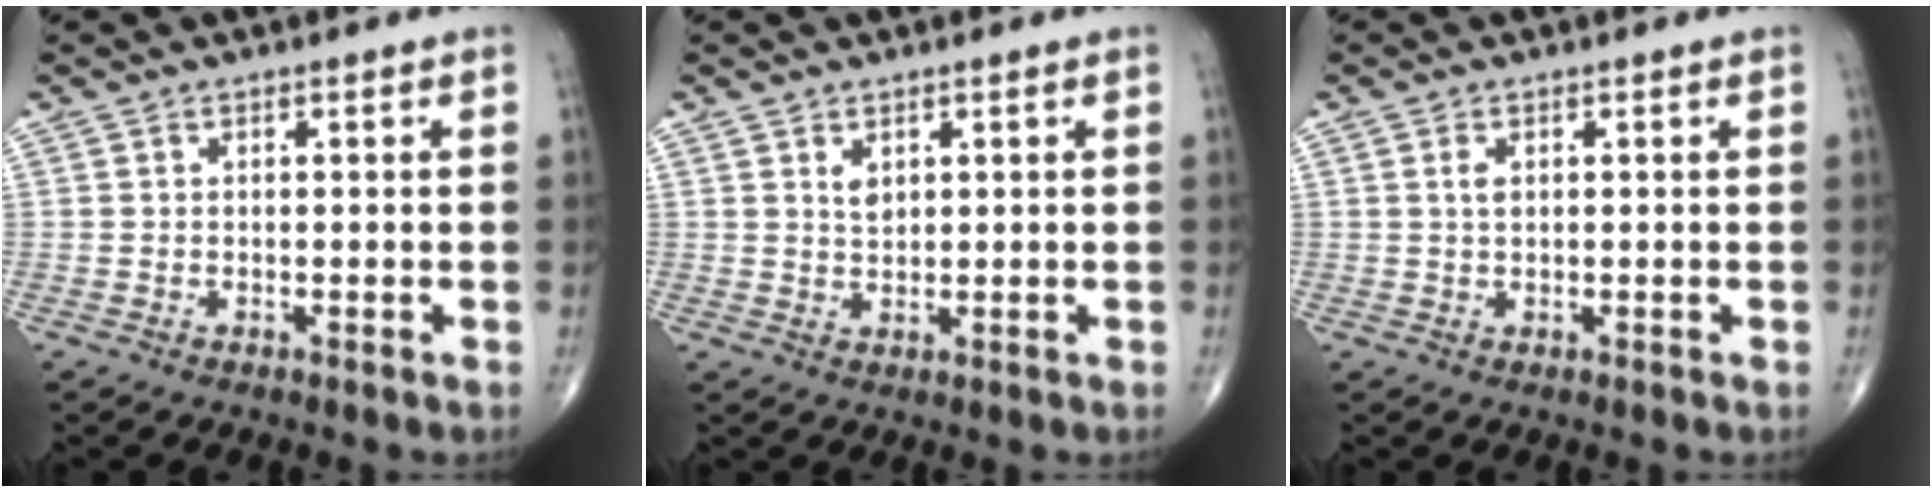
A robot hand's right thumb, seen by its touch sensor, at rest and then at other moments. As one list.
[{"total": 2.1, "force": [1.1, 1.2, 1.3], "torque": [-0.018, -0.007, 0.024]}, {"total": 1.6, "force": [0.5, 0.8, 1.2], "torque": [-0.025, 0.001, 0.011]}]